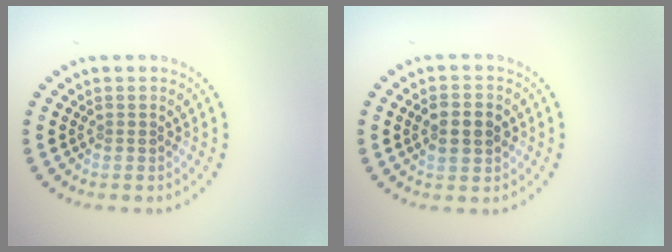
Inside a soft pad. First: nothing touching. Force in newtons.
{"total": 2.6, "press": 2.6, "slide": 0.2}